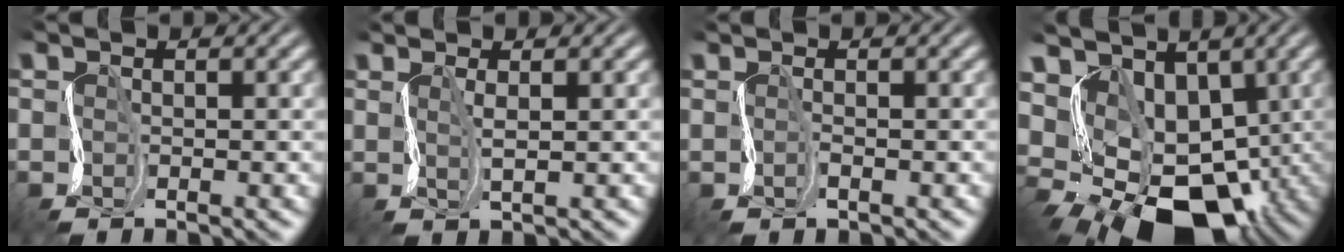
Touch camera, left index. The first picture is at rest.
{"total": 1.1, "force": [1.1, -0.3, 0.2], "torque": [-0.009, 0.005, 0.023]}
{"total": 0.5, "force": [0.3, -0.3, -0.3], "torque": [0.002, 0.002, 0.005]}
{"total": 9.2, "force": [0.2, 7.2, 5.7], "torque": [-0.070, -0.015, 0.006]}